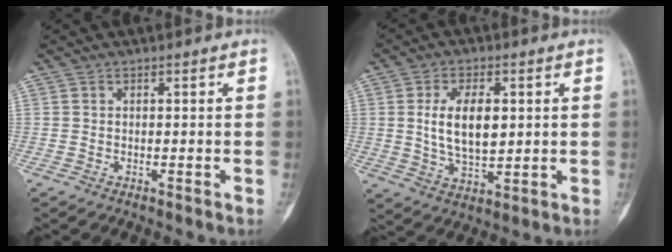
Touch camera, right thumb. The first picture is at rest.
{"total": 10.2, "force": [1.5, 5.5, 8.5], "torque": [-0.142, -0.010, 0.034]}